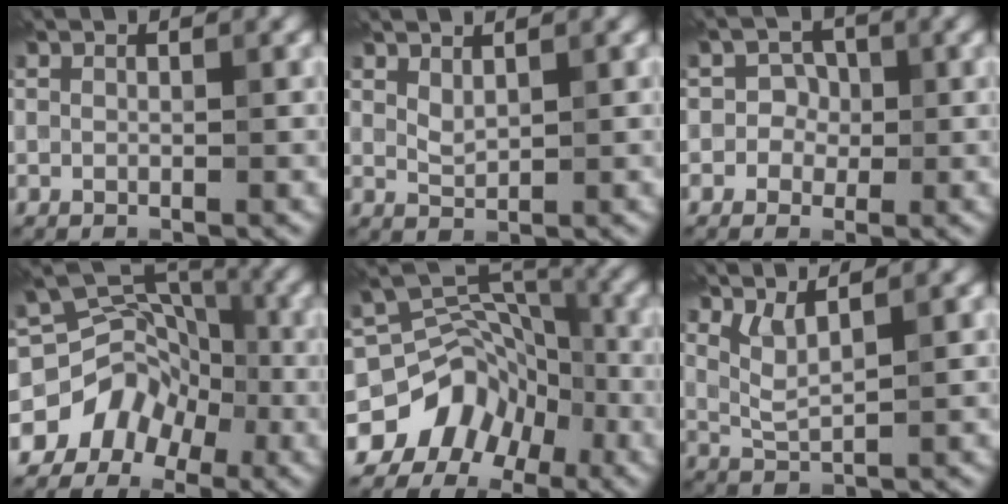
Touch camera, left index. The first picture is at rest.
{"total": 1.2, "force": [1.1, 0.4, 0.3], "torque": [-0.011, 0.005, 0.025]}
{"total": 2.4, "force": [-0.2, 2.3, 0.4], "torque": [0.016, 0.010, -0.021]}
{"total": 5.4, "force": [-3.1, 4.2, 1.5], "torque": [-0.012, 0.010, -0.060]}
{"total": 8.1, "force": [-5.0, 6.1, 2.0], "torque": [-0.010, 0.032, -0.083]}
{"total": 2.3, "force": [1.9, 0.3, 1.4], "torque": [-0.033, 0.000, 0.042]}